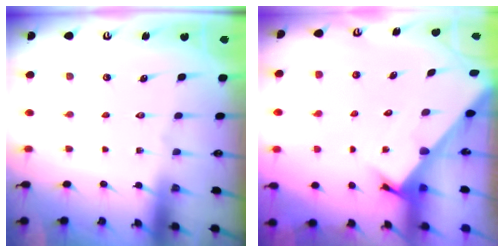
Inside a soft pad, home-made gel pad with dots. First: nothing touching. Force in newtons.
{"total": 2.5, "press": 2.5, "slide": 0.3}